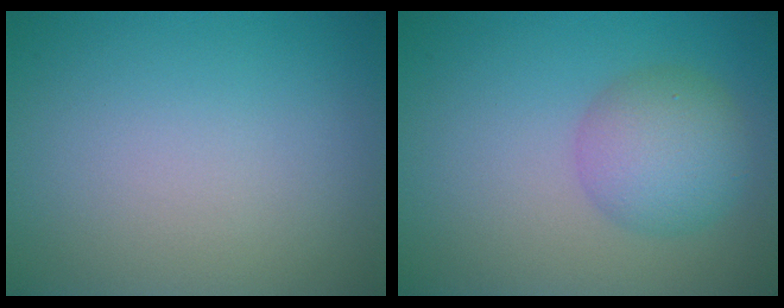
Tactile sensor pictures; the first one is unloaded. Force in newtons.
{"total": 4.5, "press": 4.5, "slide": 0.1}